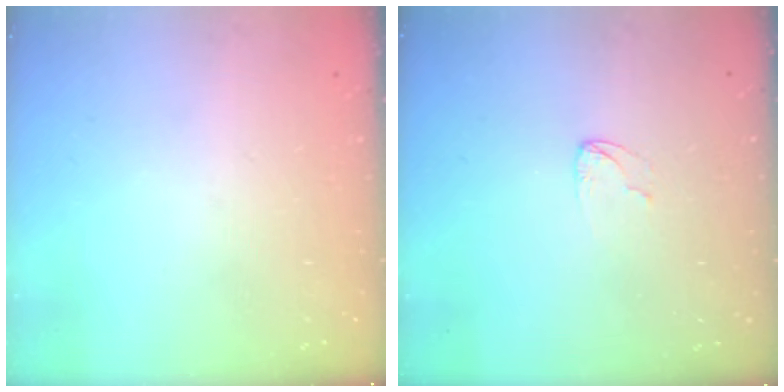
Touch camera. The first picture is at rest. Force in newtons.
{"total": 3.7, "press": 3.7, "slide": 0.3}